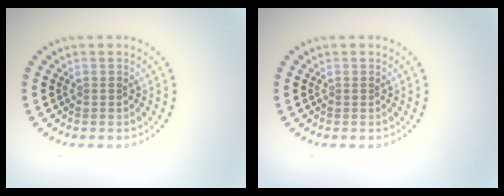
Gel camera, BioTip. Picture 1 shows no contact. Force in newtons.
{"total": 0.0}